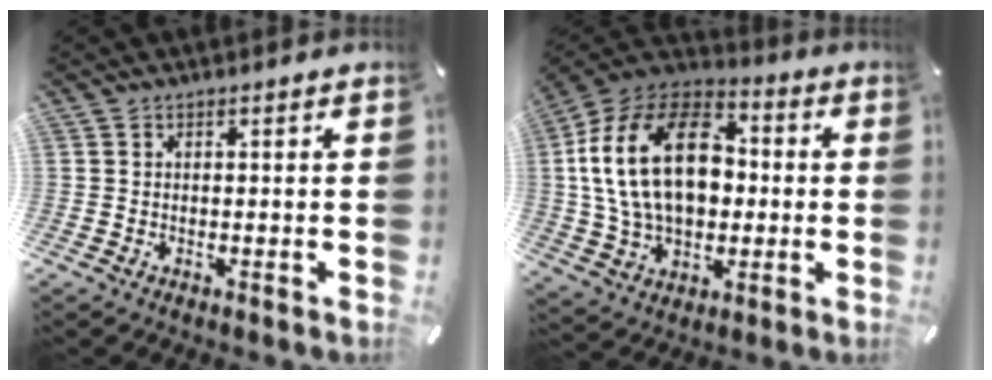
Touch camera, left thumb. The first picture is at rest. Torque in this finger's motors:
{"motor_torque": [1.45, 1.52, 1.75, -1.02, 1.05]}